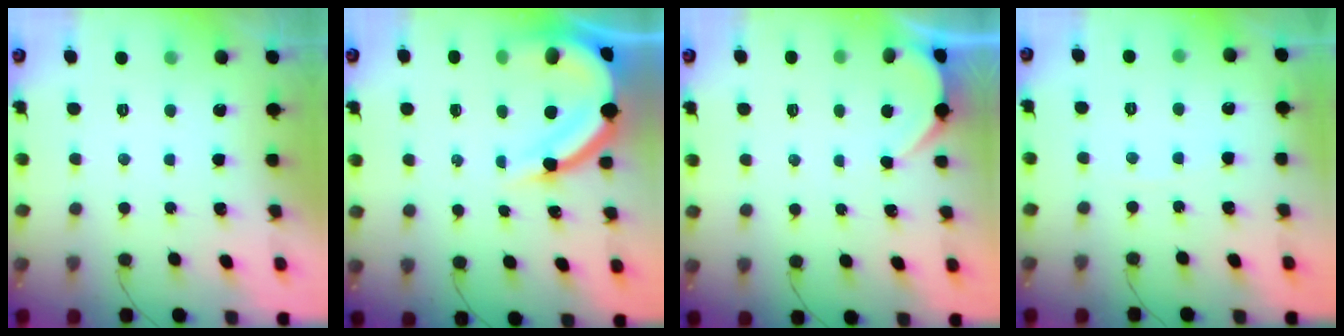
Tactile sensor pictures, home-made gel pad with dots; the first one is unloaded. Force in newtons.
{"total": 13.6, "press": 13.5, "slide": 1.8}
{"total": 2.1, "press": 2.1, "slide": 0.3}
{"total": 2.8, "press": 2.8, "slide": 0.3}